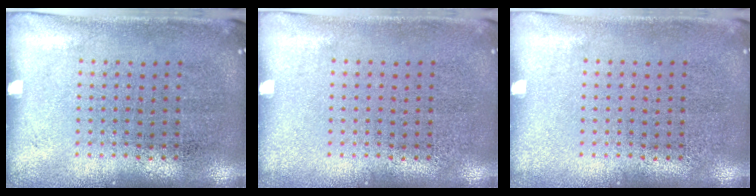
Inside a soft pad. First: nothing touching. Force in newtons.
{"total": 0.0}
{"total": 0.0}